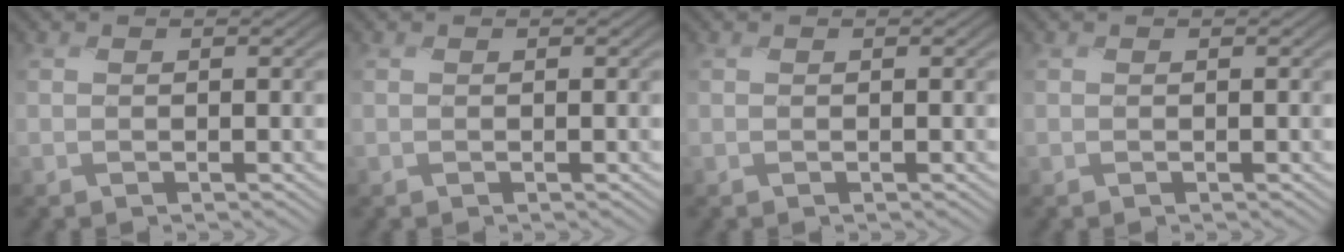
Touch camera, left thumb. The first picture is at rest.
{"total": 0.0}
{"total": 0.0}
{"total": 0.0}